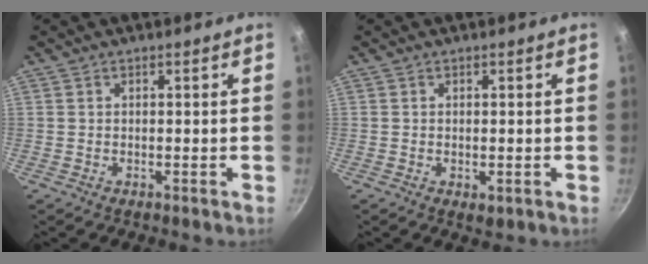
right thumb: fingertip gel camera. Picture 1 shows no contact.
{"total": 1.8, "force": [-0.3, 1.0, 1.5], "torque": [-0.021, -0.007, -0.003]}